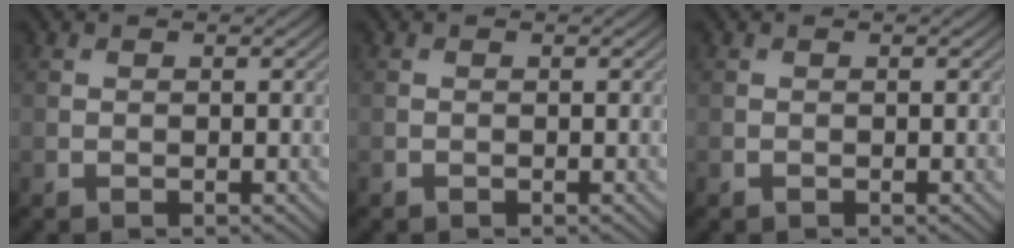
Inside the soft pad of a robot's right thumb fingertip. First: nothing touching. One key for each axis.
{"total": 0.0}
{"total": 0.0}